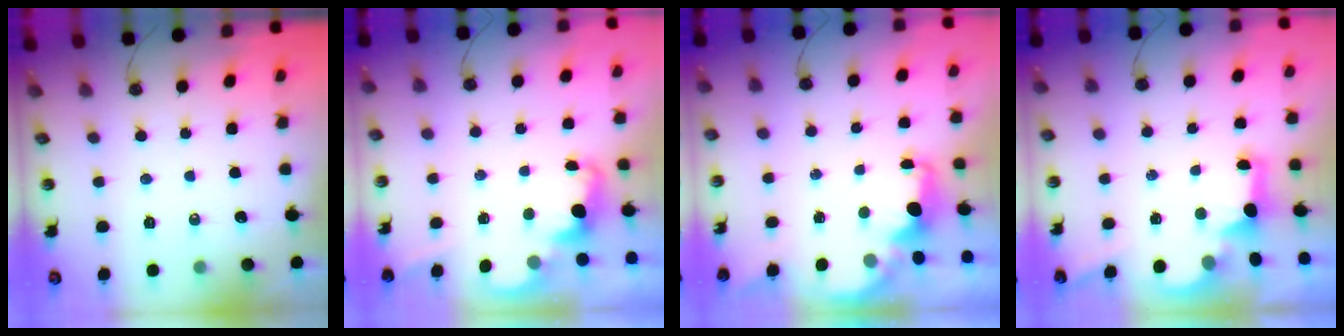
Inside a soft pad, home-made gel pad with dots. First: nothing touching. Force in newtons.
{"total": 2.4, "press": 2.4, "slide": 0.6}
{"total": 2.8, "press": 2.6, "slide": 0.9}
{"total": 2.7, "press": 2.6, "slide": 0.9}